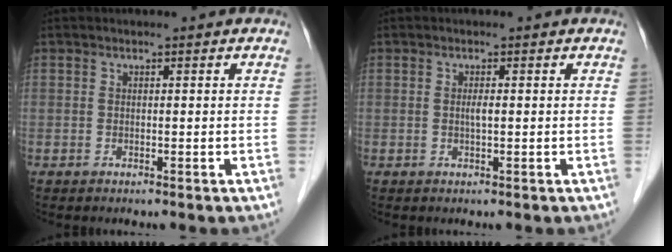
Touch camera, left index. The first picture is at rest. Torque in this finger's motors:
{"motor_torque": [0.28, 0.01, 0.03, 0.03]}